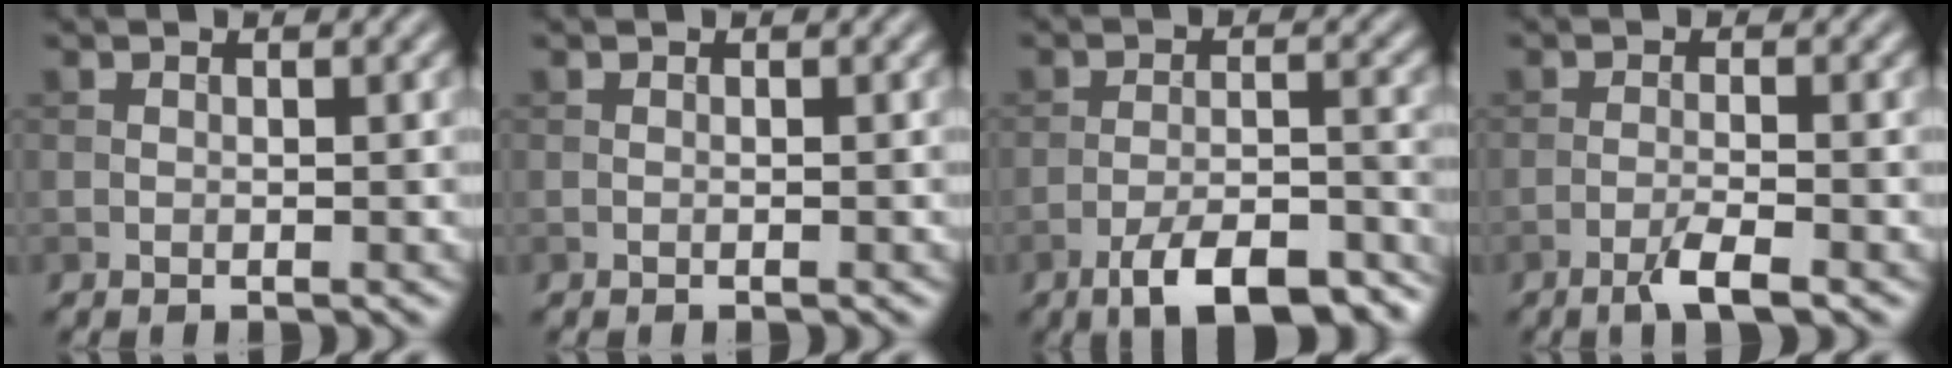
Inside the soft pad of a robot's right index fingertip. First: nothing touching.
{"total": 0.0}
{"total": 8.3, "force": [-5.7, 2.7, 5.5], "torque": [-0.082, 0.000, -0.092]}
{"total": 2.7, "force": [-1.6, 0.4, 2.1], "torque": [-0.036, 0.003, -0.037]}